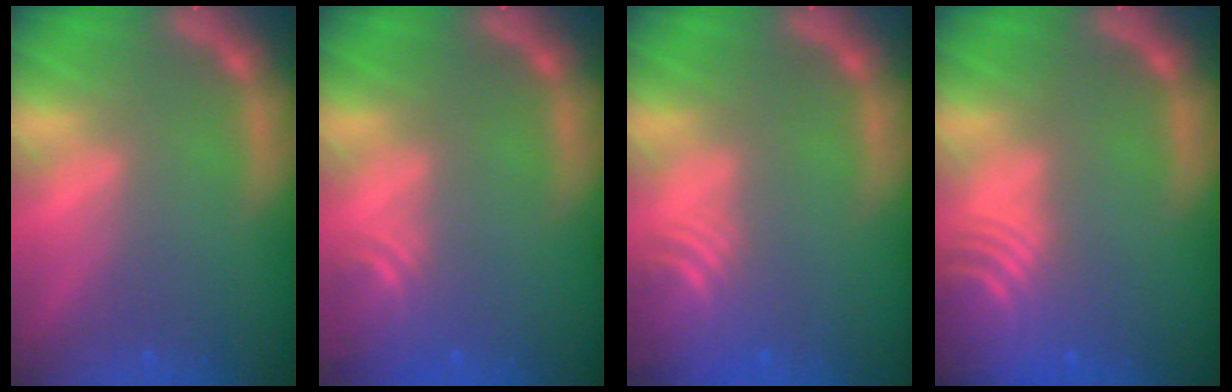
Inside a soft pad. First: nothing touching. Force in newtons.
{"total": 3.0}
{"total": 5.1}
{"total": 9.6}